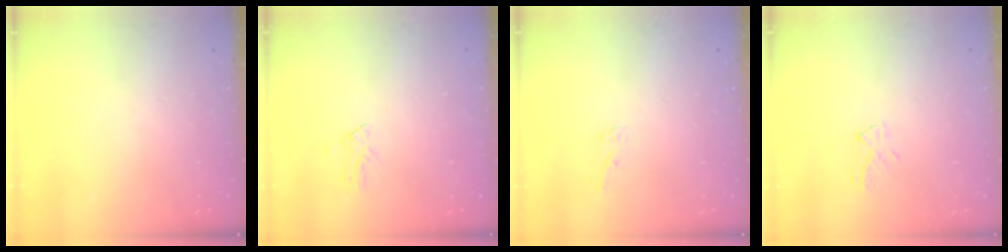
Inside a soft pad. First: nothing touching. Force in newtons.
{"total": 0.0}
{"total": 4.0, "press": 4.0, "slide": 0.3}
{"total": 5.4, "press": 5.4, "slide": 0.6}